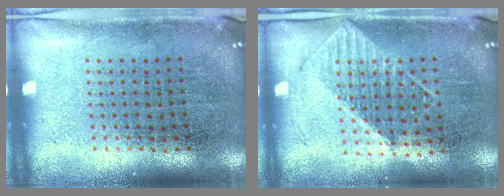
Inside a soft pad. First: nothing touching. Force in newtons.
{"total": 1.1, "press": 1.0, "slide": 0.4}